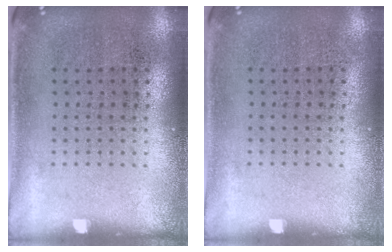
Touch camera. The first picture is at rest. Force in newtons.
{"total": 0.0}